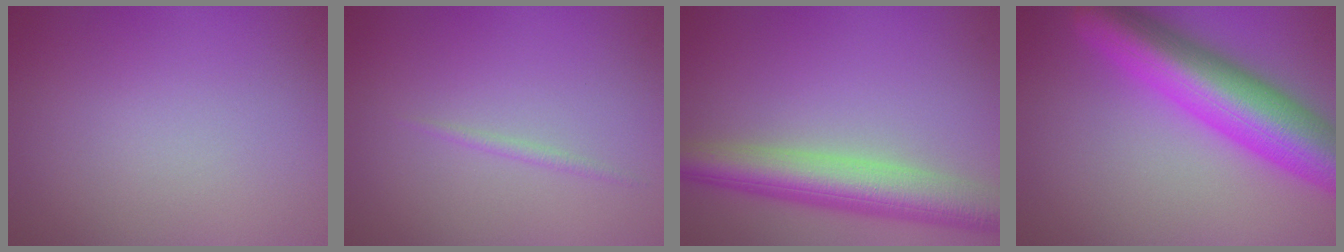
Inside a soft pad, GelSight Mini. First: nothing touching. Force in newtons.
{"total": 0.6, "press": 0.6, "slide": 0.0}
{"total": 7.1, "press": 7.1, "slide": 0.1}
{"total": 10.4, "press": 10.4, "slide": 0.3}